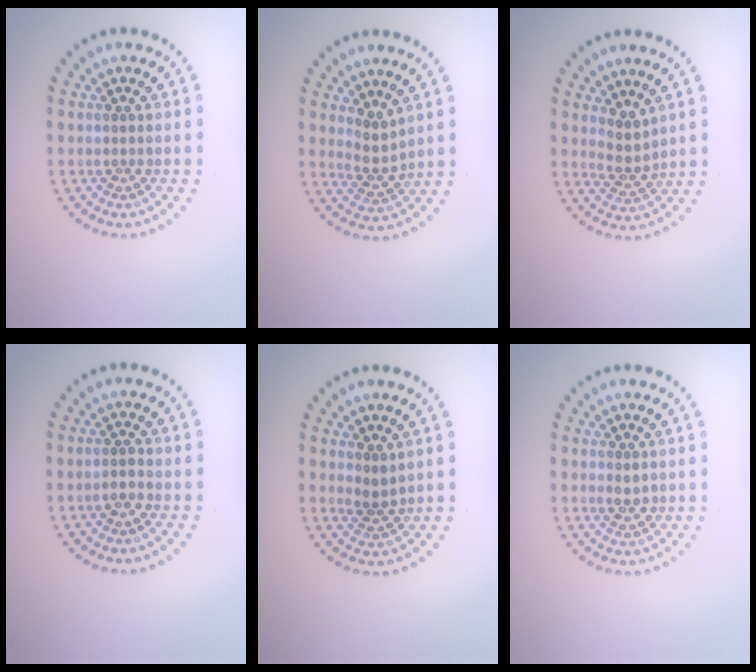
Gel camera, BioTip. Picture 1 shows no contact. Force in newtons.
{"total": 2.0, "press": 1.5, "slide": 1.4}
{"total": 2.3, "press": 1.7, "slide": 1.5}
{"total": 1.1, "press": 0.9, "slide": 0.6}
{"total": 1.5, "press": 1.3, "slide": 0.9}
{"total": 1.2, "press": 1.2, "slide": 0.2}